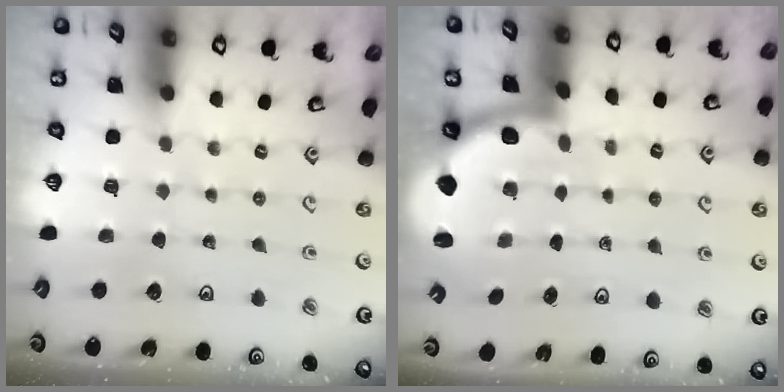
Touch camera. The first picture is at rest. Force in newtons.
{"total": 2.0, "press": 2.0, "slide": 0.3}